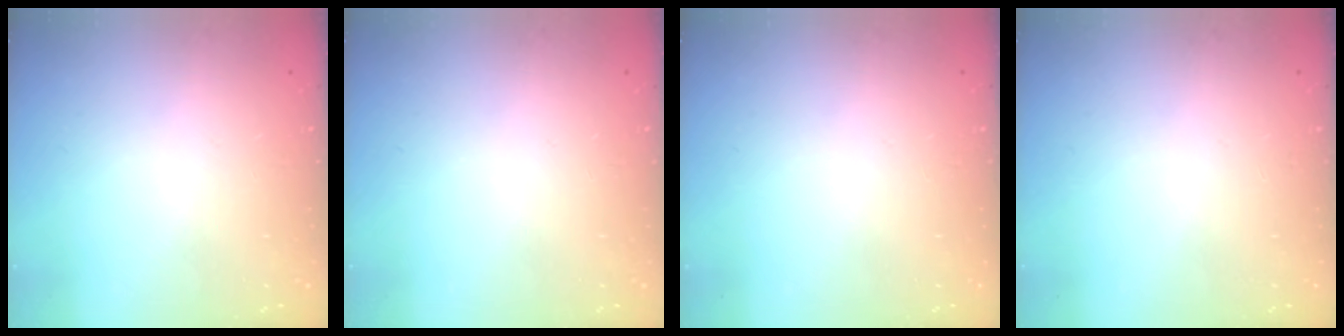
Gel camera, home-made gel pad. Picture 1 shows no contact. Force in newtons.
{"total": 0.0}
{"total": 0.0}
{"total": 0.0}